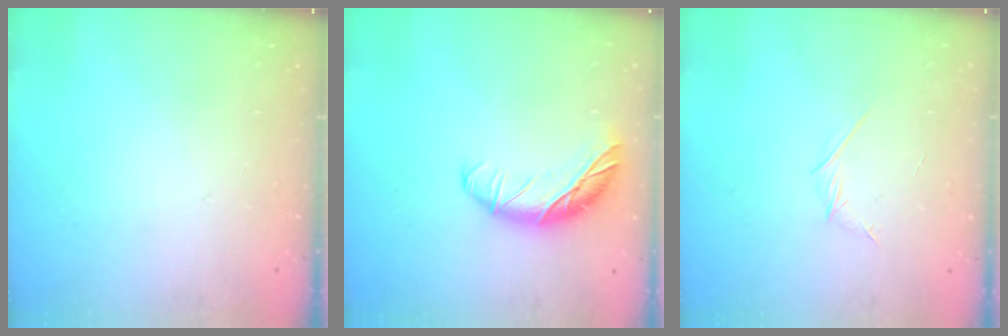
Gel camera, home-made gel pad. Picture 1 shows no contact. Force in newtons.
{"total": 14.5, "press": 14.5, "slide": 0.6}
{"total": 2.8, "press": 2.7, "slide": 0.8}